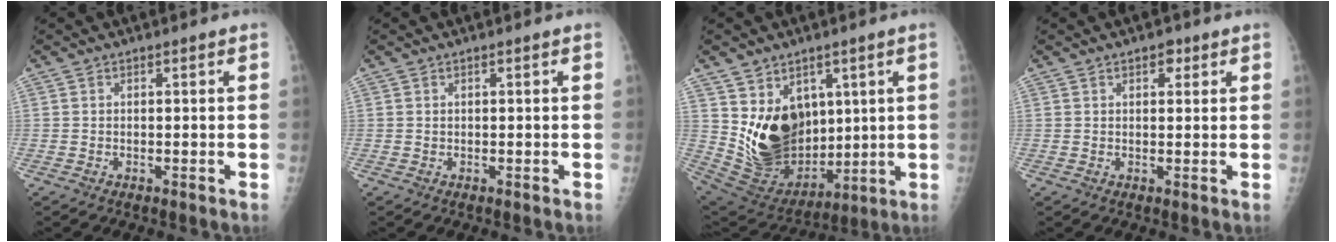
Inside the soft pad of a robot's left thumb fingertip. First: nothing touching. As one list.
[{"total": 0.0}, {"total": 16.4, "force": [4.1, 12.1, 10.4], "torque": [-0.135, -0.040, 0.111]}, {"total": 2.4, "force": [1.3, 1.4, 1.4], "torque": [-0.007, -0.003, 0.017]}]